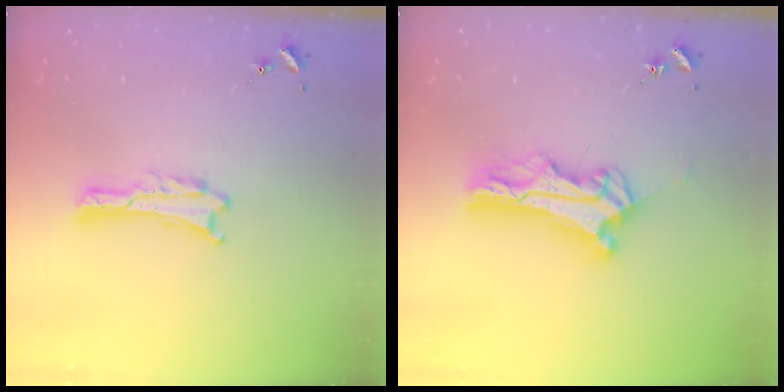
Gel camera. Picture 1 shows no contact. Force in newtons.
{"total": 9.7, "press": 9.7, "slide": 0.8}